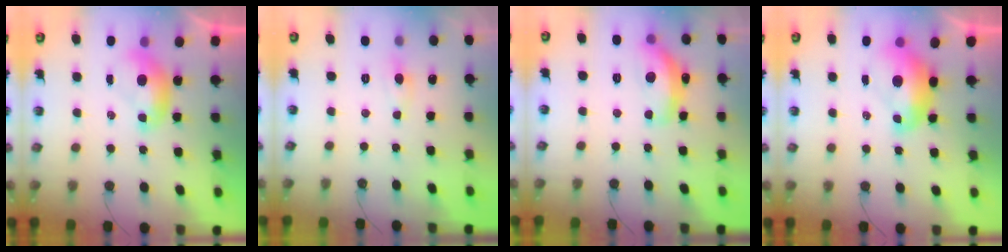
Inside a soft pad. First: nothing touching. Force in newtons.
{"total": 2.4, "press": 2.3, "slide": 0.8}
{"total": 8.2, "press": 8.1, "slide": 0.5}
{"total": 2.8, "press": 2.7, "slide": 0.7}